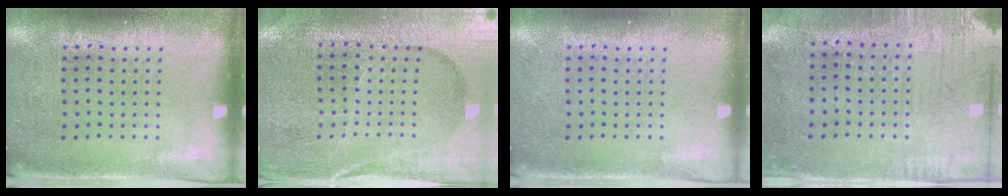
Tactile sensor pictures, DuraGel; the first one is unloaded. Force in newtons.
{"total": 3.1, "press": 3.1, "slide": 0.4}
{"total": 0.0}
{"total": 3.2, "press": 2.5, "slide": 1.9}